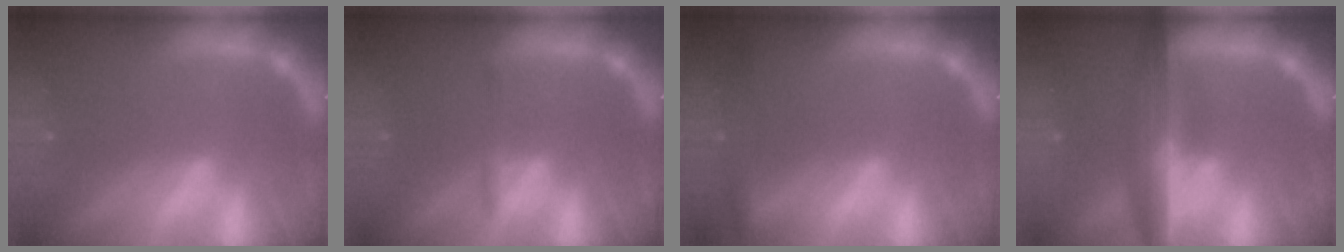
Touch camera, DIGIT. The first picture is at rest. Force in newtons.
{"total": 1.4}
{"total": 3.0}
{"total": 7.1}